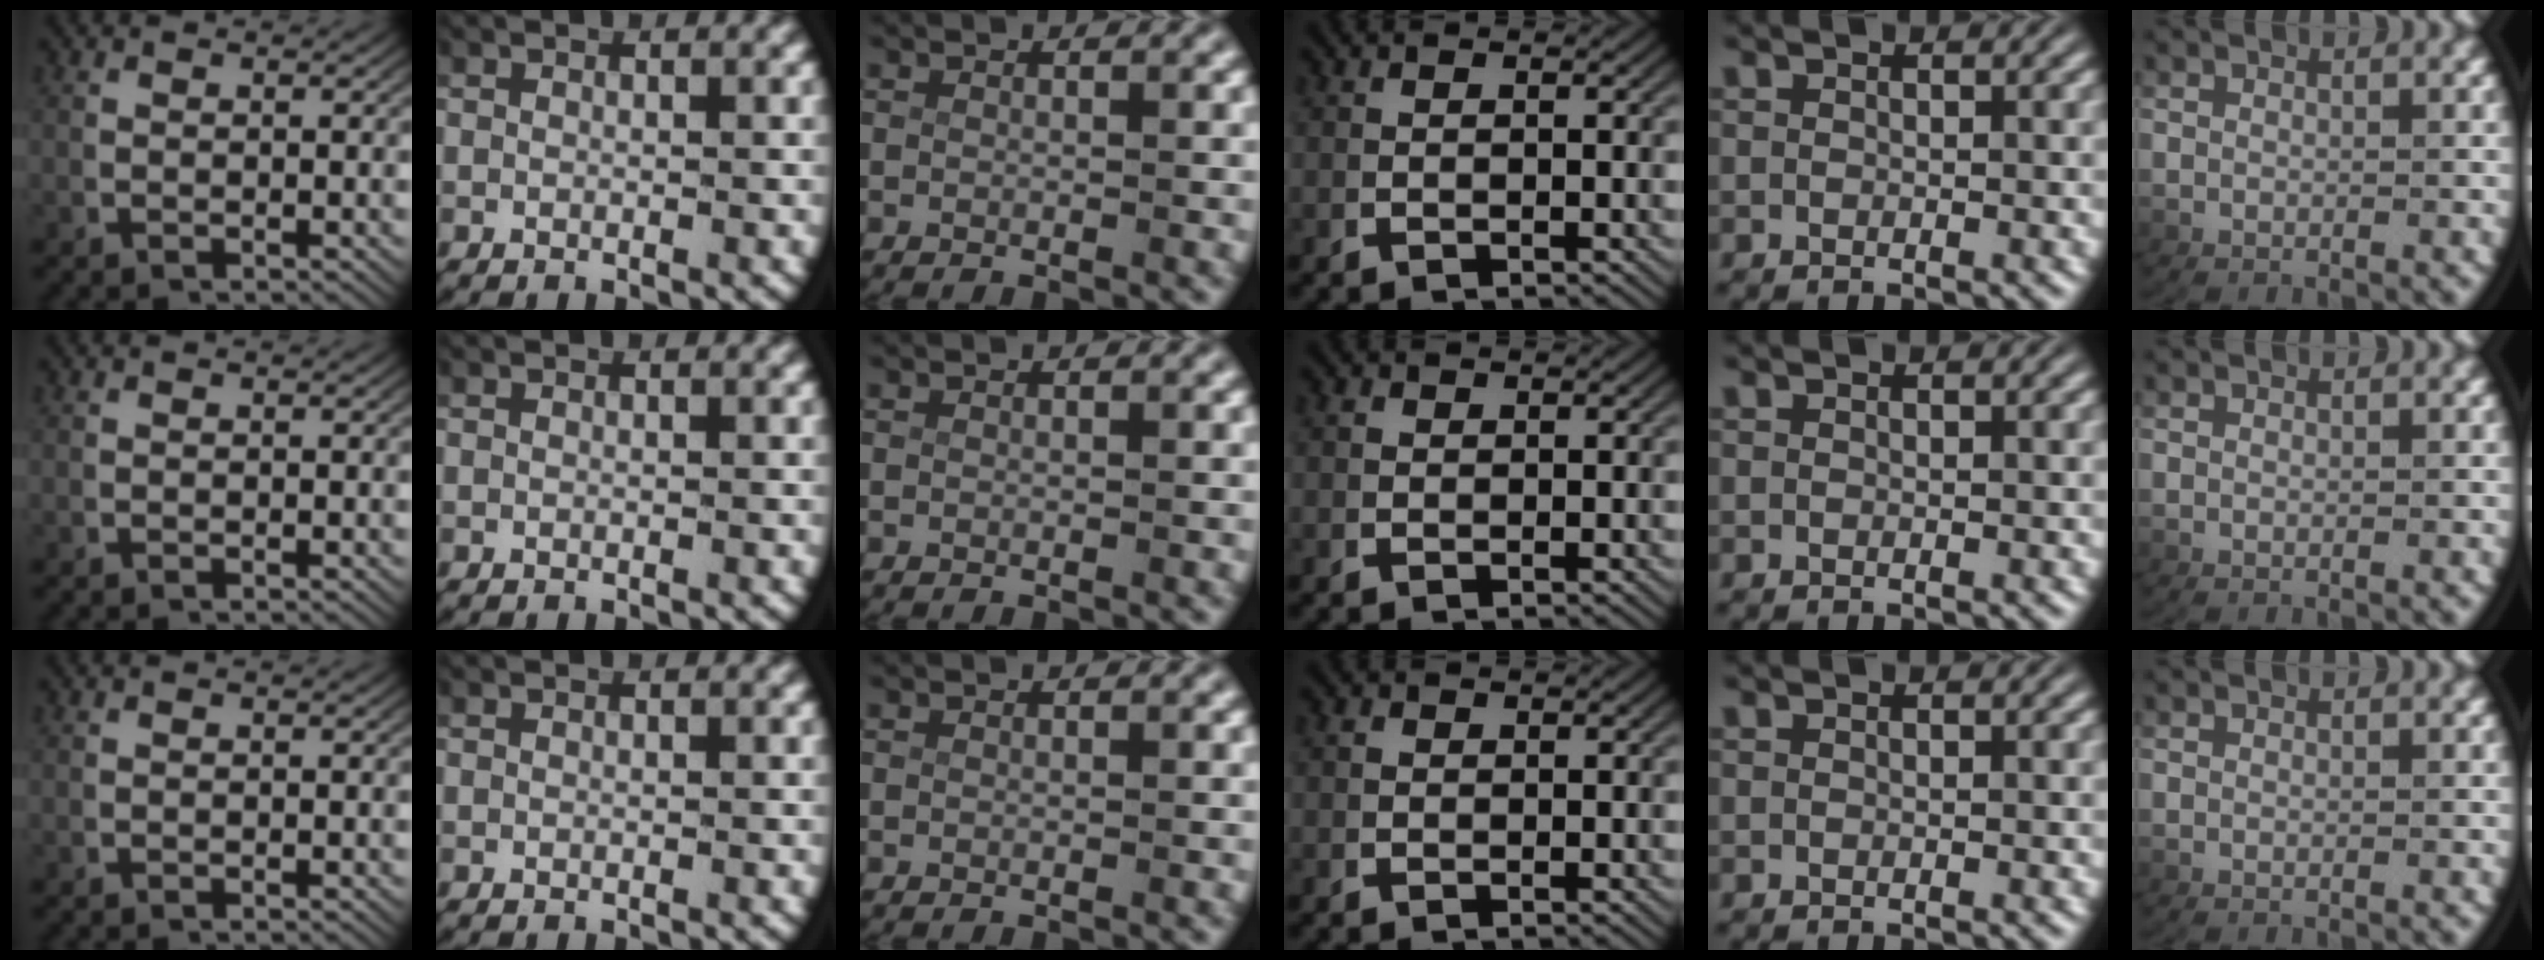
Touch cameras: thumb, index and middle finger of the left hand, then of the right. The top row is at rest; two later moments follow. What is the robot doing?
{"motion": "lift_and_place", "object": "paper towel"}